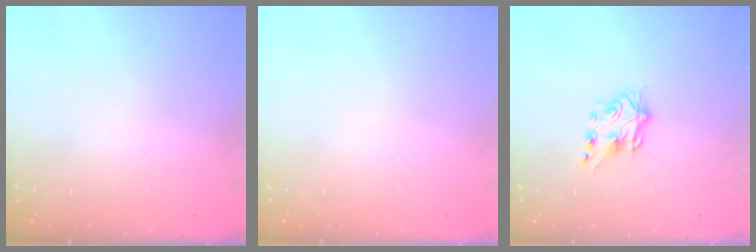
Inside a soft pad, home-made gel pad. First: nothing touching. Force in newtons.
{"total": 0.0}
{"total": 6.5, "press": 6.5, "slide": 0.6}